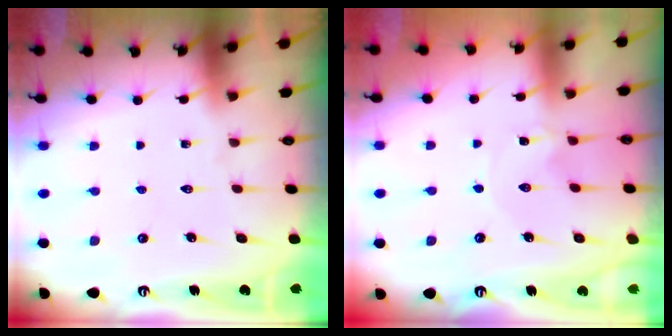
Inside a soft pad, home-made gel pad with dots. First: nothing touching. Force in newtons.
{"total": 0.6, "press": 0.6, "slide": 0.1}